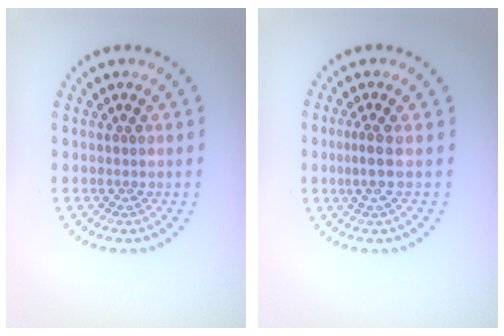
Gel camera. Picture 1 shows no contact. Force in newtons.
{"total": 2.0, "press": 1.4, "slide": 1.4}